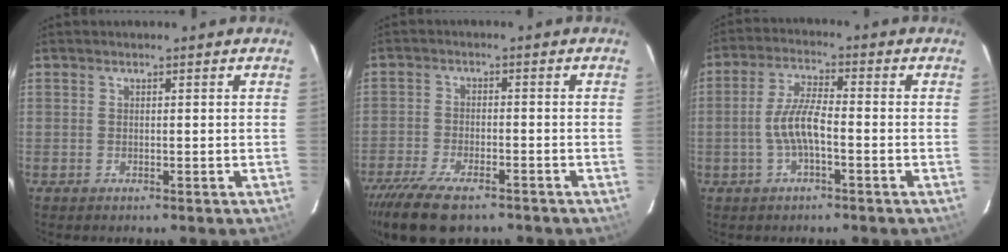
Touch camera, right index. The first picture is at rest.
{"total": 12.0, "force": [-9.1, 4.1, 6.6], "torque": [-0.158, -0.032, -0.163]}
{"total": 6.5, "force": [-1.9, 1.5, 6.1], "torque": [-0.126, 0.007, -0.035]}